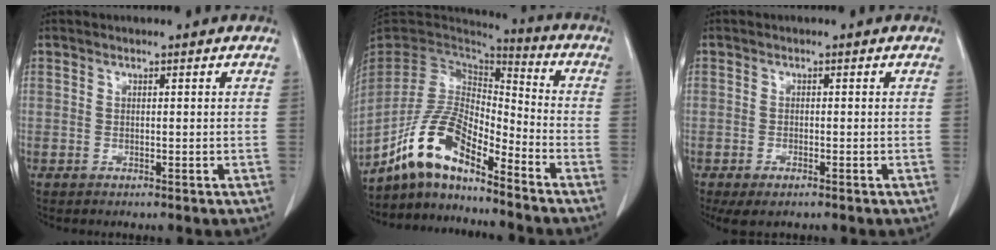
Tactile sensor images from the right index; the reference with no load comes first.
{"total": 12.4, "force": [-9.4, 3.0, 7.5], "torque": [-0.158, 0.018, -0.176]}
{"total": 3.3, "force": [-2.2, 1.0, 2.2], "torque": [-0.038, -0.008, -0.032]}